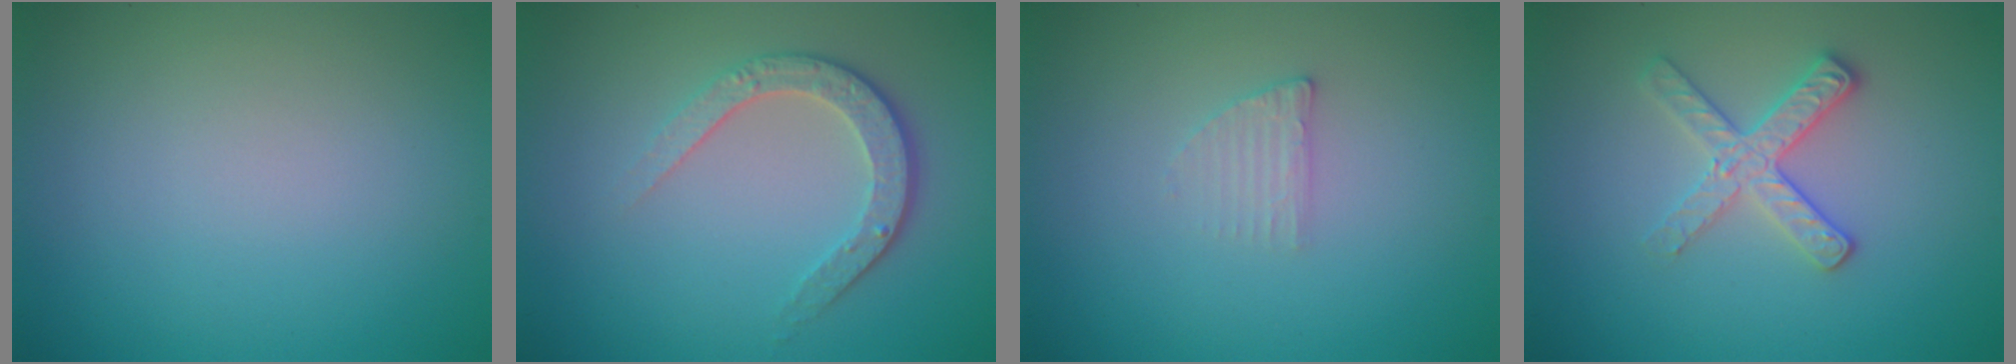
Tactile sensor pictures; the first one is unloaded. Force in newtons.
{"total": 3.3, "press": 2.6, "slide": 2.1}
{"total": 1.2, "press": 1.2, "slide": 0.3}
{"total": 2.7, "press": 2.6, "slide": 0.9}